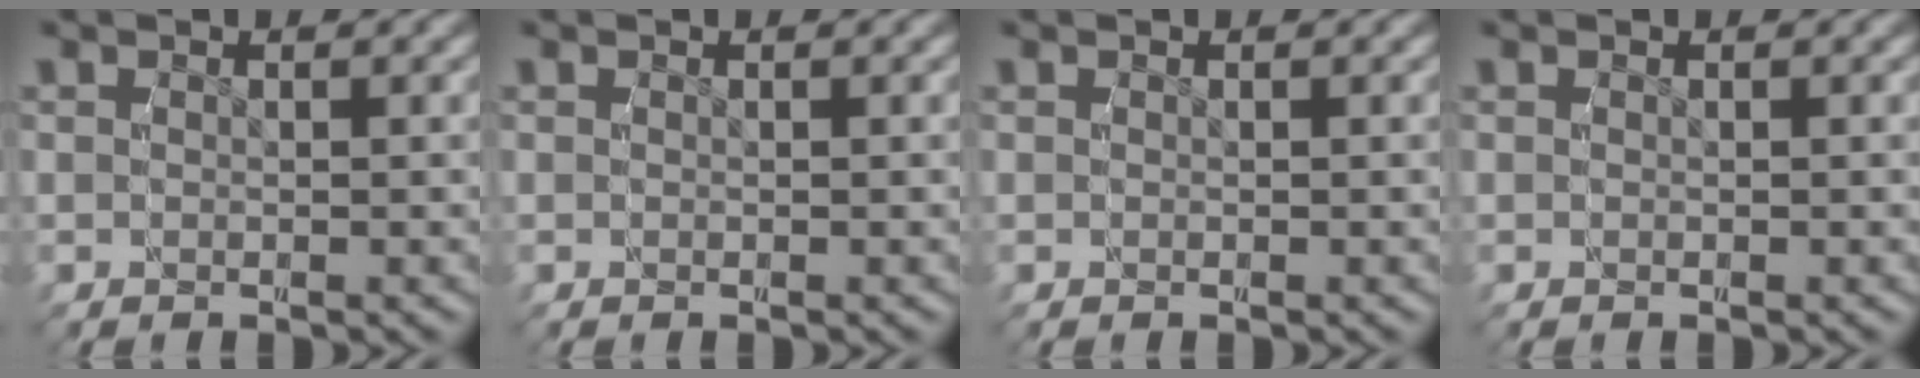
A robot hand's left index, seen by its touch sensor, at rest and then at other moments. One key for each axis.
{"total": 0.0}
{"total": 0.0}
{"total": 0.0}